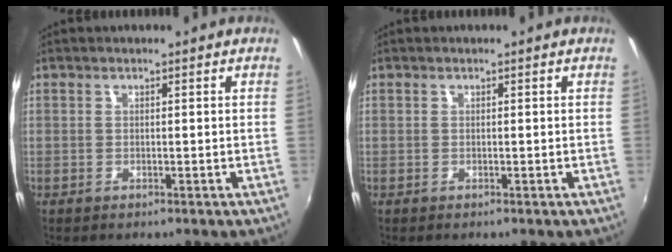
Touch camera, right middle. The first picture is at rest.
{"total": 0.0}